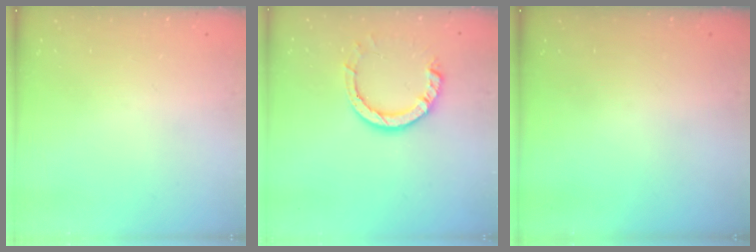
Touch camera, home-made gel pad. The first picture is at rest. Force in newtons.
{"total": 9.7, "press": 9.7, "slide": 1.1}
{"total": 0.0}